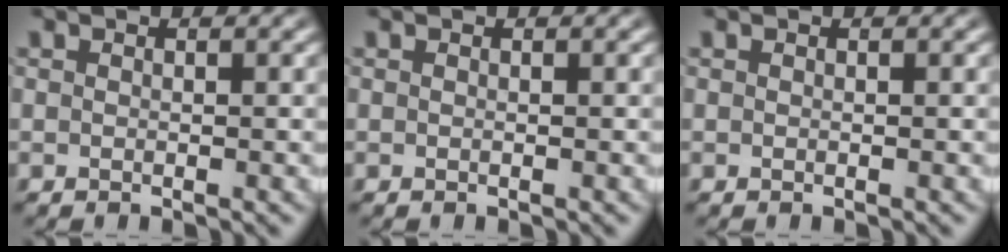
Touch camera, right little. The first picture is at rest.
{"total": 0.0}
{"total": 0.0}